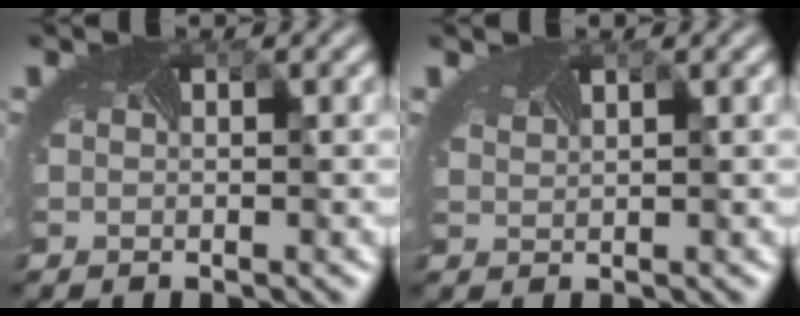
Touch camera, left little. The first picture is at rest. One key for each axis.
{"total": 2.1, "fx": 1.8, "fy": 0.5, "fz": 0.9, "tx": -0.021, "ty": 0.011, "tz": 0.024}